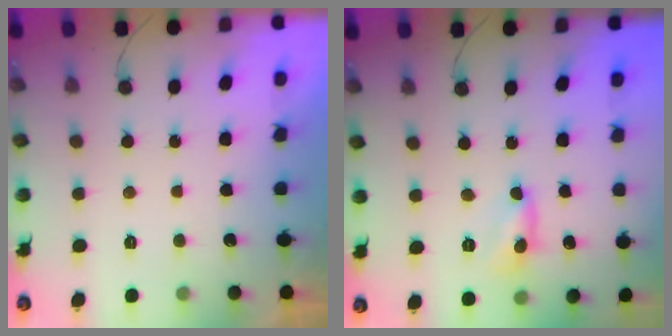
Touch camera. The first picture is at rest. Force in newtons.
{"total": 3.2, "press": 3.2, "slide": 0.2}